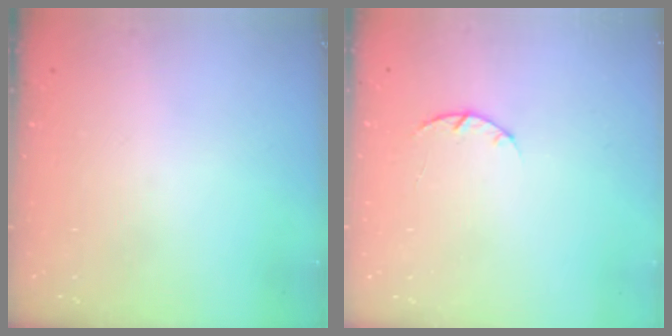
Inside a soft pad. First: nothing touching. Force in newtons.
{"total": 2.9, "press": 2.9, "slide": 0.5}